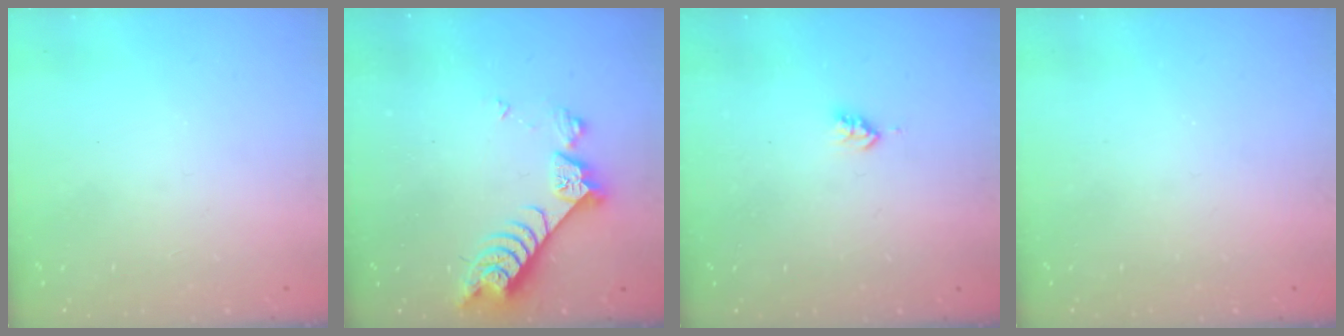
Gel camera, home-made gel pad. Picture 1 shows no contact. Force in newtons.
{"total": 7.5, "press": 7.4, "slide": 0.9}
{"total": 3.3, "press": 3.3, "slide": 0.5}
{"total": 0.0}